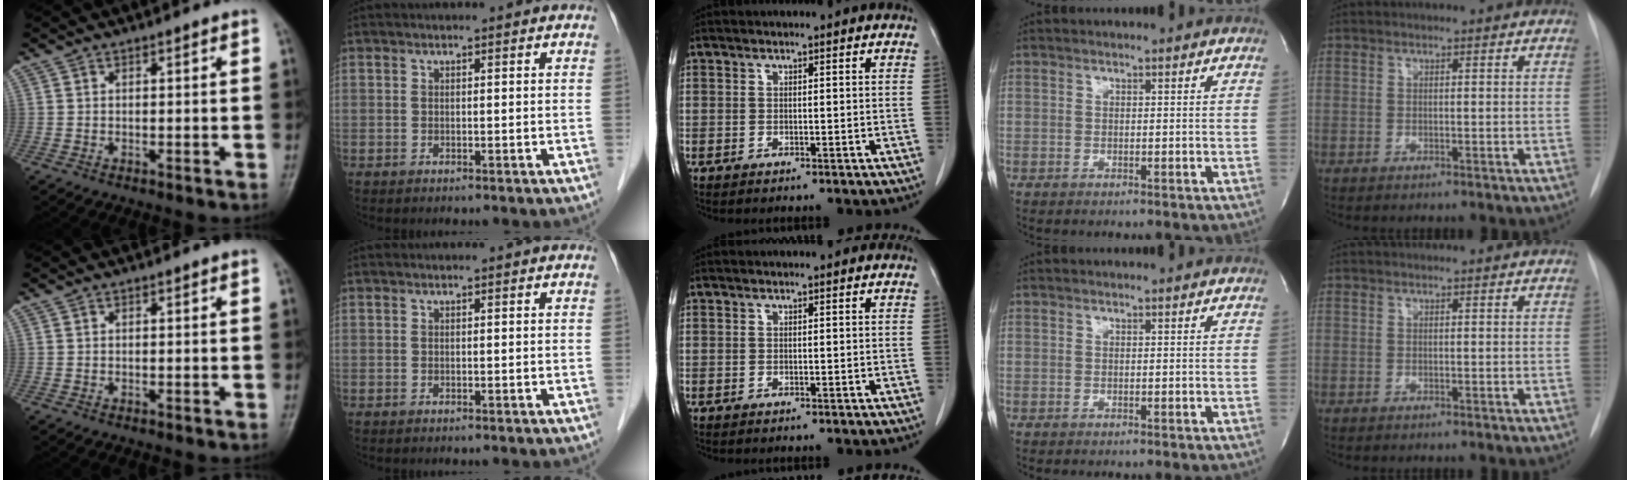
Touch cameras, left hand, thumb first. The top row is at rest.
{}